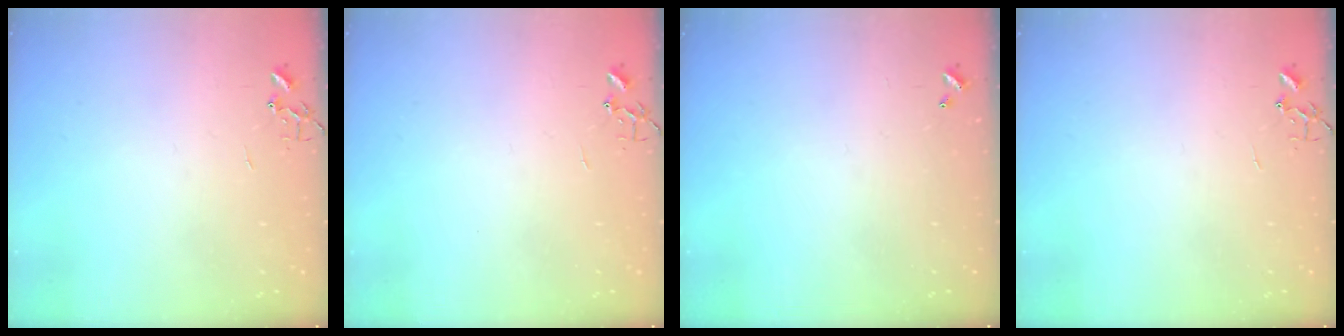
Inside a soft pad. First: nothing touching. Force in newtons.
{"total": 0.0}
{"total": 0.0}
{"total": 0.0}